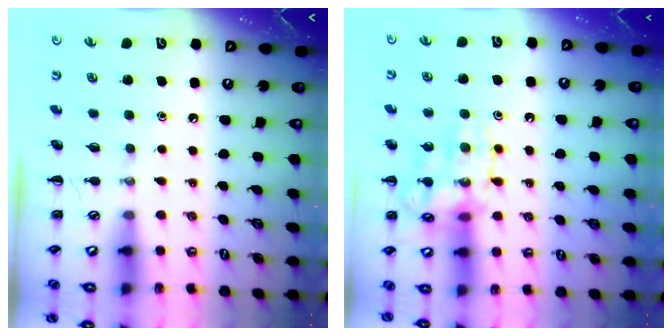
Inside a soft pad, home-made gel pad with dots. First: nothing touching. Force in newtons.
{"total": 14.2, "press": 14.2, "slide": 1.2}